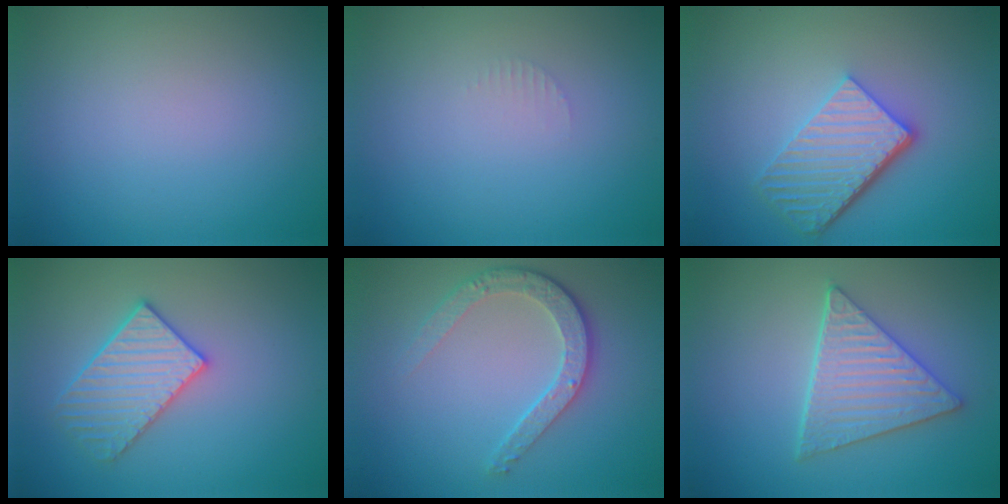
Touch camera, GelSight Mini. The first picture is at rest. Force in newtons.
{"total": 0.7, "press": 0.6, "slide": 0.1}
{"total": 5.4, "press": 3.8, "slide": 3.8}
{"total": 3.4, "press": 3.3, "slide": 0.8}
{"total": 3.8, "press": 3.0, "slide": 2.3}
{"total": 5.0, "press": 4.2, "slide": 2.6}